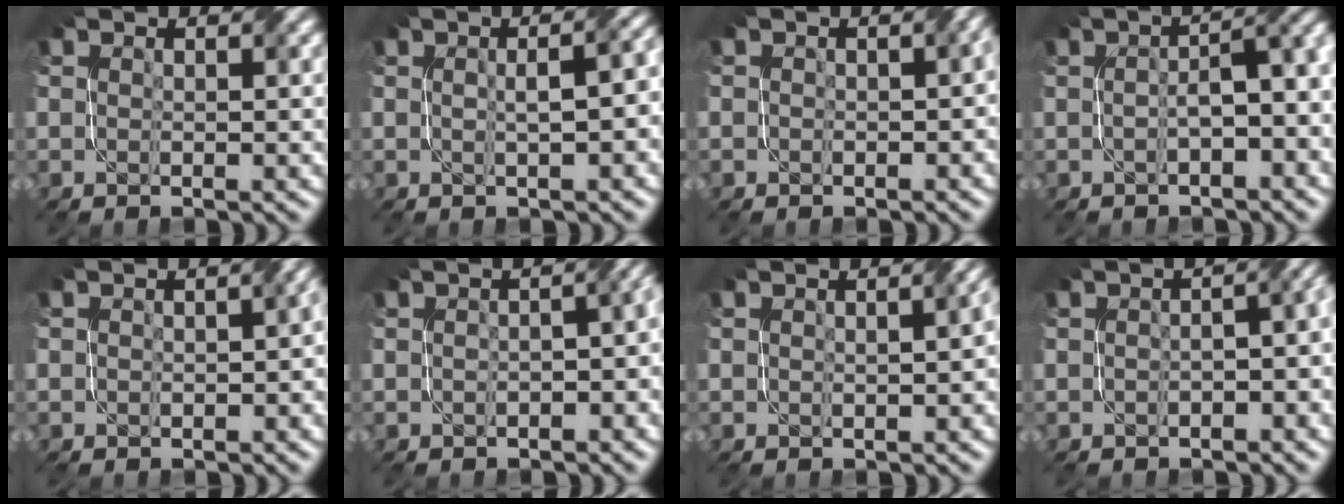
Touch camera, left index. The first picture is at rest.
{"total": 4.3, "force": [0.1, 1.4, 4.1], "torque": [-0.039, 0.014, 0.004]}
{"total": 2.3, "force": [0.1, 1.6, 1.7], "torque": [-0.013, -0.002, 0.001]}
{"total": 5.4, "force": [-0.7, 1.8, 5.0], "torque": [-0.064, 0.010, -0.007]}
{"total": 2.9, "force": [0.0, 1.7, 2.3], "torque": [-0.012, 0.000, 0.003]}
{"total": 6.0, "force": [-0.5, 3.1, 5.1], "torque": [-0.032, 0.004, -0.012]}
{"total": 2.0, "force": [0.0, 0.7, 1.8], "torque": [-0.024, 0.006, 0.003]}
{"total": 5.8, "force": [-0.8, 2.9, 4.9], "torque": [-0.033, 0.006, -0.017]}